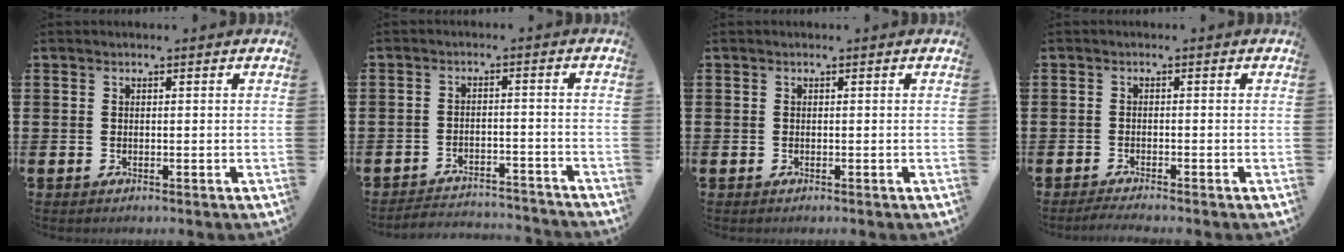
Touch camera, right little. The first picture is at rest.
{"total": 3.0, "force": [-2.9, 0.1, 0.0], "torque": [-0.007, 0.004, -0.064]}
{"total": 0.0}
{"total": 1.1, "force": [-1.0, -0.1, 0.5], "torque": [-0.009, -0.001, -0.020]}